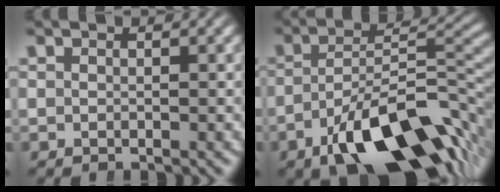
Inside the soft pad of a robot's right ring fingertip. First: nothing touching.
{"total": 12.8, "force": [-5.2, 5.5, 10.4], "torque": [-0.128, -0.020, -0.068]}